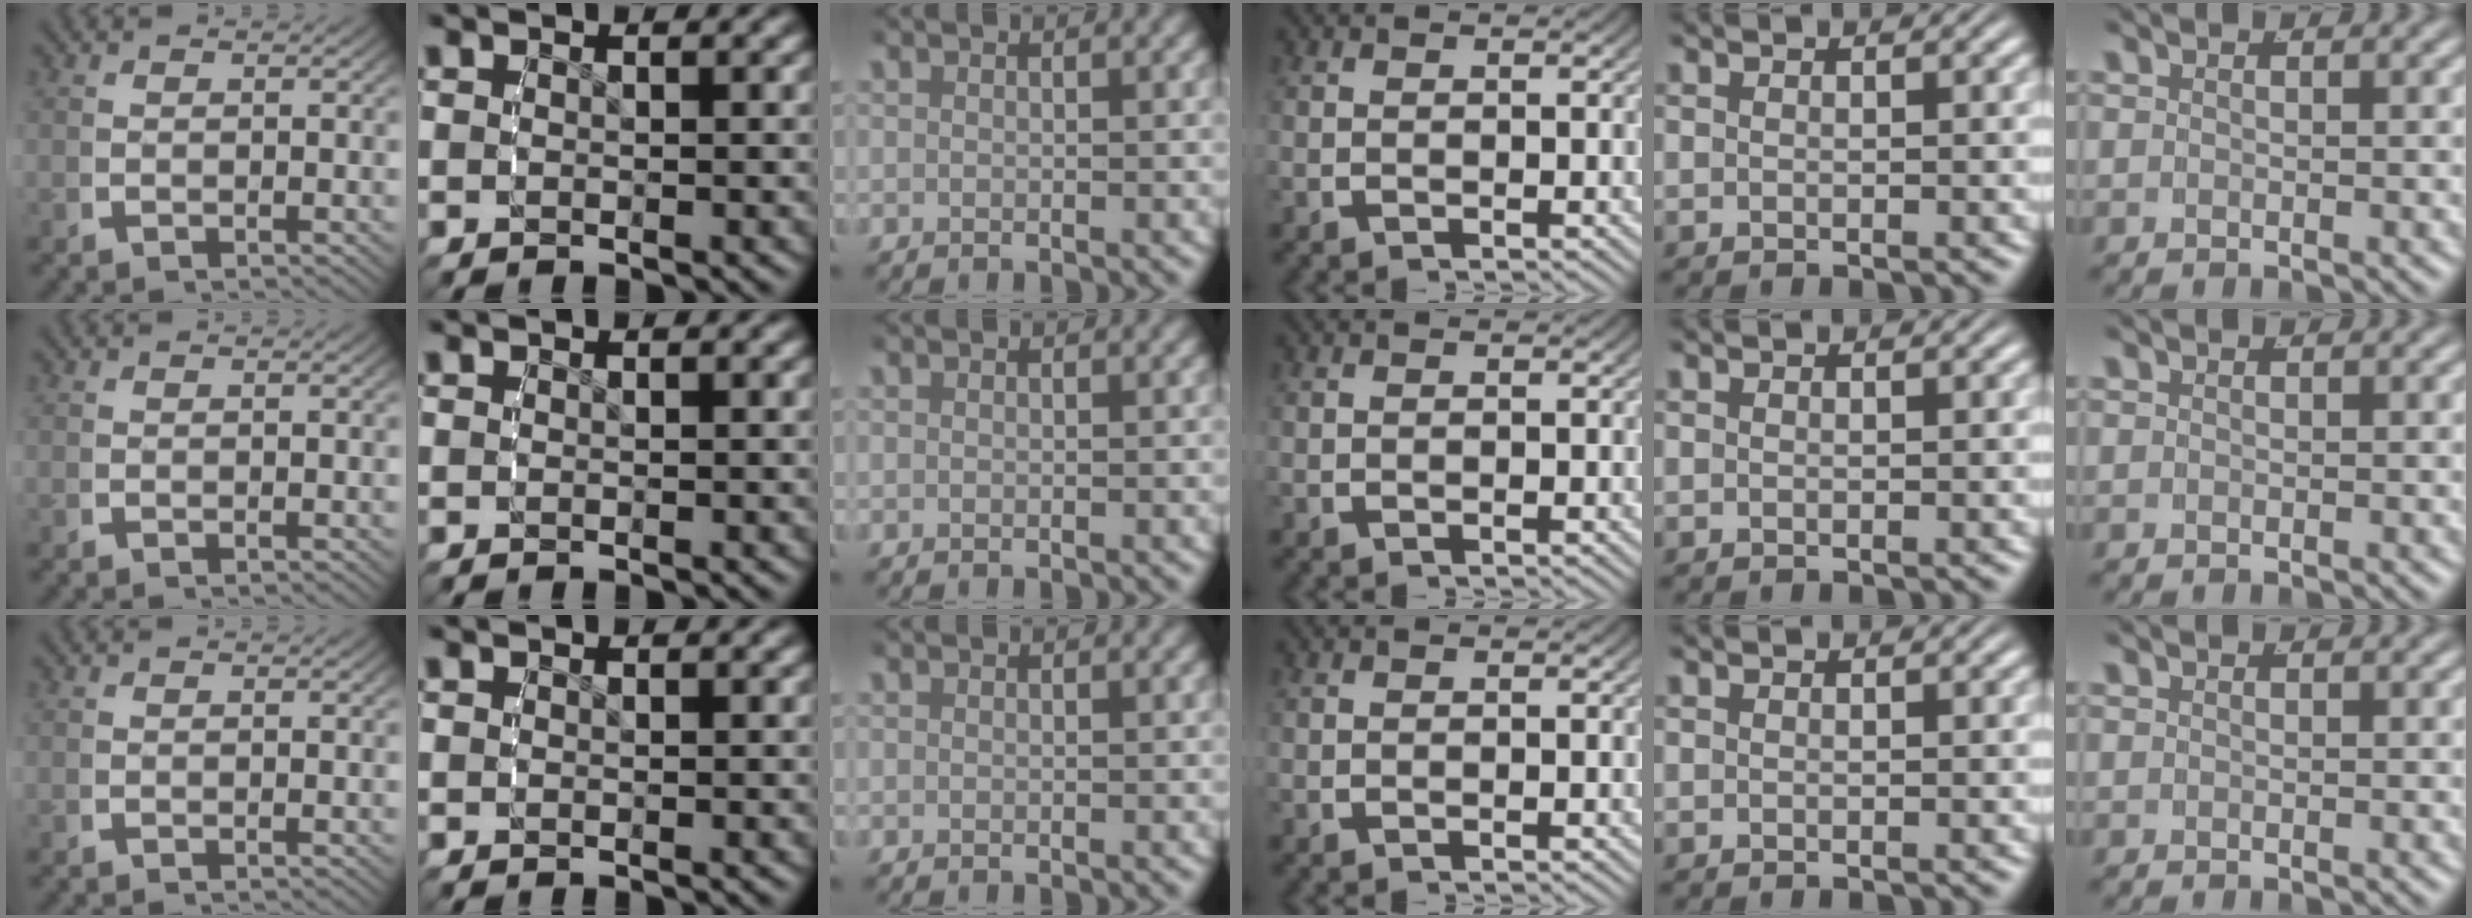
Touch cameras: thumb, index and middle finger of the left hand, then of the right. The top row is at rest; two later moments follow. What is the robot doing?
{"motion": "reach", "object": "bottle cap"}